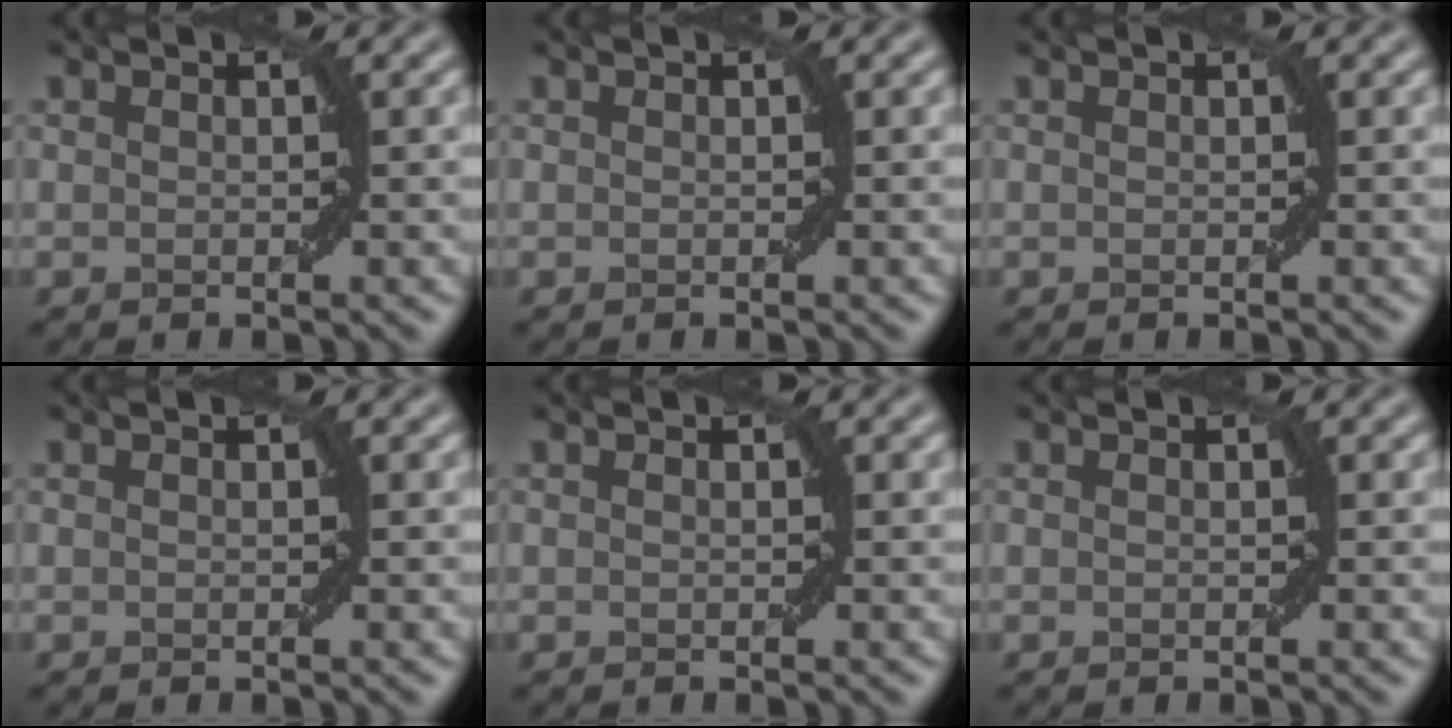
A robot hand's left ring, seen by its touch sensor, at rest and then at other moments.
{"total": 0.0}
{"total": 0.0}
{"total": 0.0}
{"total": 0.0}
{"total": 0.0}